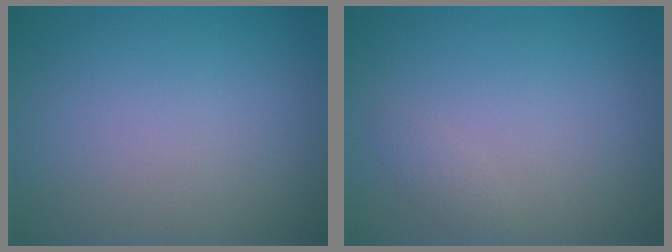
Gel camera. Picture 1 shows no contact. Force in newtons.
{"total": 0.7, "press": 0.7, "slide": 0.0}